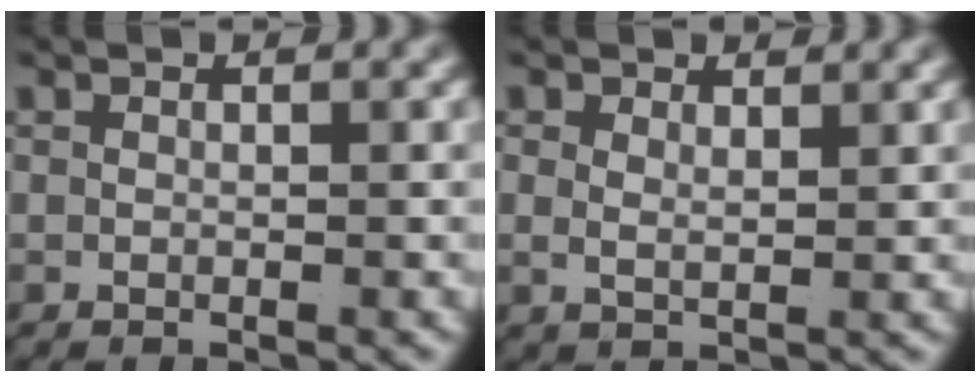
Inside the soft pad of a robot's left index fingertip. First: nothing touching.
{"total": 1.5, "force": [1.1, 0.4, 0.9], "torque": [-0.024, -0.019, 0.032]}